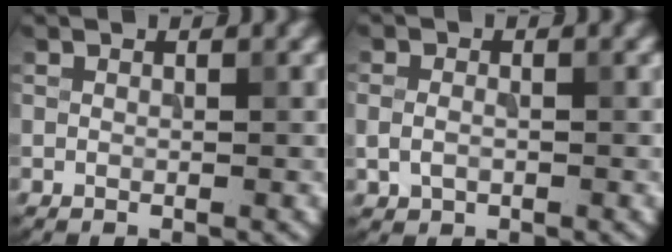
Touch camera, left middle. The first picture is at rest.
{"total": 1.8, "force": [-0.3, 1.4, 1.2], "torque": [-0.025, 0.000, -0.005]}